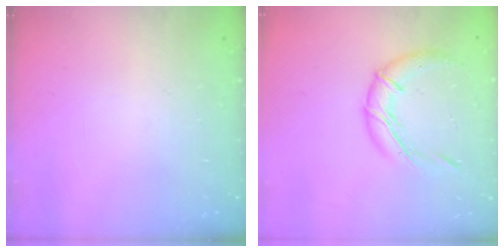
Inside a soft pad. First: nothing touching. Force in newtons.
{"total": 11.7, "press": 11.7, "slide": 0.8}